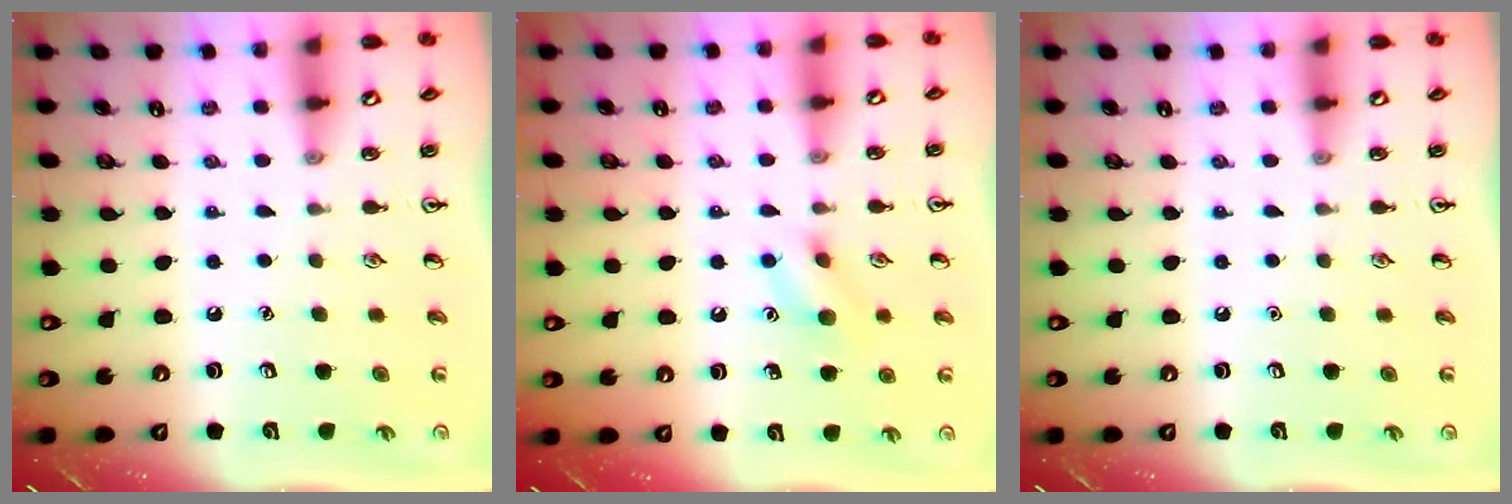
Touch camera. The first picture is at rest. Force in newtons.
{"total": 8.4, "press": 8.3, "slide": 0.7}
{"total": 0.0}